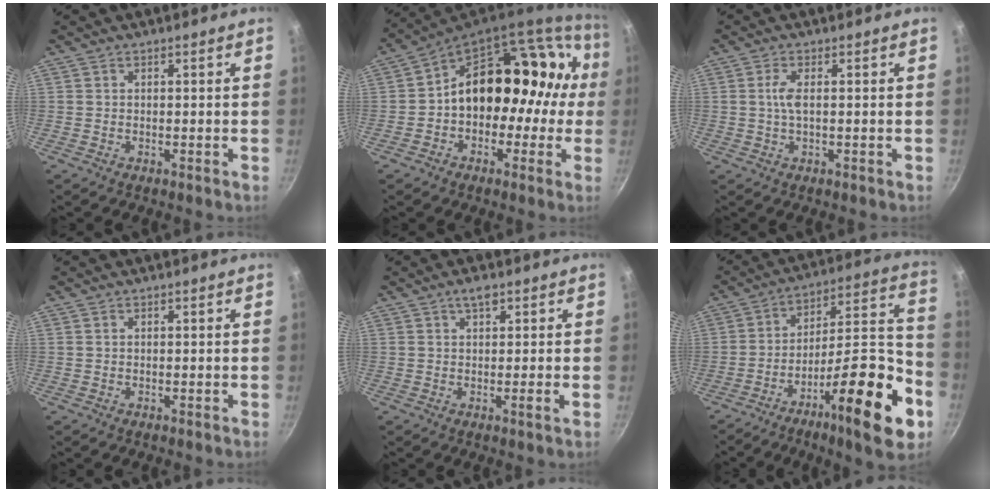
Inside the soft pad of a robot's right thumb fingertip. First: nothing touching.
{"total": 21.3, "force": [1.6, 16.1, 13.9], "torque": [-0.131, 0.077, 0.022]}
{"total": 2.8, "force": [0.3, 0.8, 2.7], "torque": [-0.066, 0.004, 0.006]}
{"total": 0.0}
{"total": 3.2, "force": [1.1, 0.8, 2.9], "torque": [-0.041, -0.005, 0.013]}
{"total": 23.8, "force": [-10.7, 6.4, 20.2], "torque": [-0.265, 0.062, -0.175]}